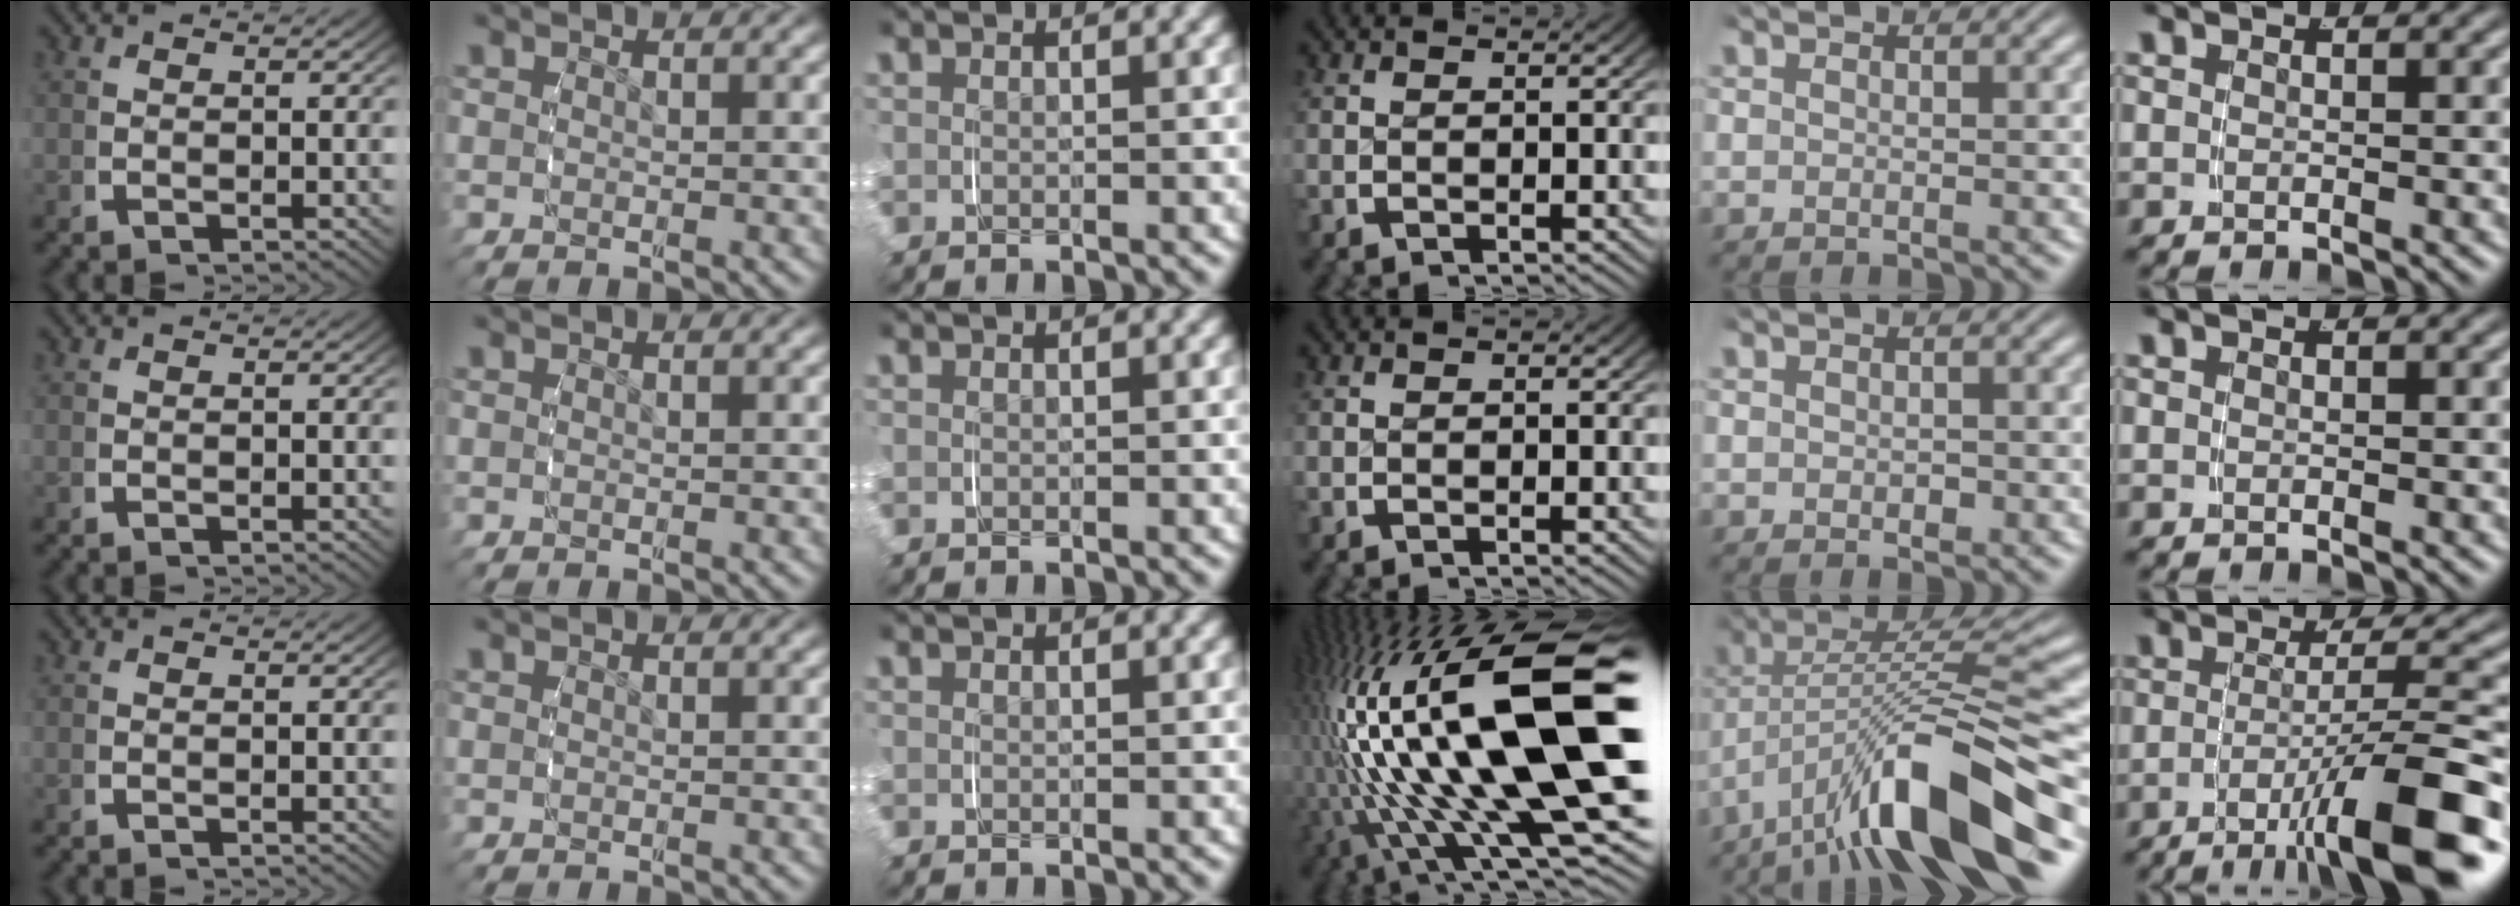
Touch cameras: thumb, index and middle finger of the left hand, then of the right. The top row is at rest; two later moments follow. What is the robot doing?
{"motion": "grasp_and_lifting", "object": "pencil case"}